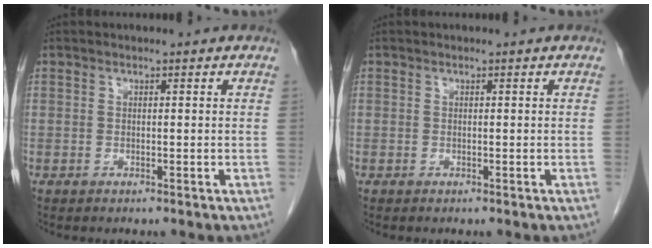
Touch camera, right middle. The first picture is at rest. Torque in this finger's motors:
{"motor_torque": [1.18, -0.96, -0.01, 0.01]}